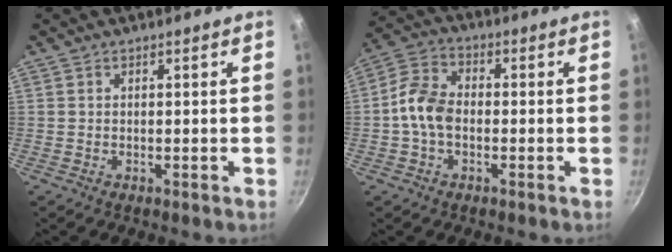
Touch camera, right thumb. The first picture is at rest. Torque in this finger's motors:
{"motor_torque": [0.23, 0.61, 0.82, -0.22, 0.00]}